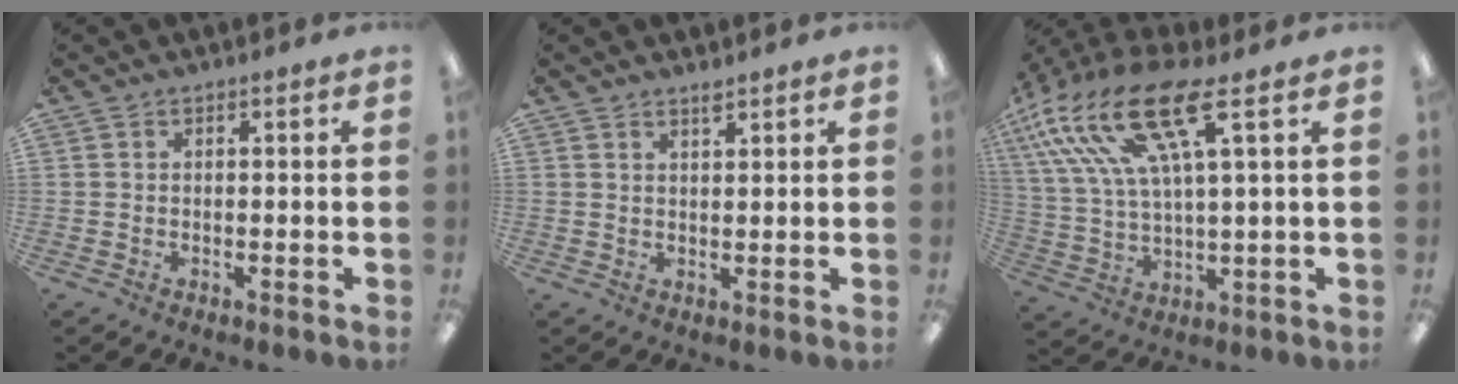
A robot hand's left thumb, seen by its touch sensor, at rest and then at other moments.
{"total": 1.8, "force": [1.7, 0.3, 0.5], "torque": [-0.004, -0.007, 0.031]}
{"total": 19.3, "force": [10.1, 5.8, 15.4], "torque": [-0.323, -0.033, 0.168]}